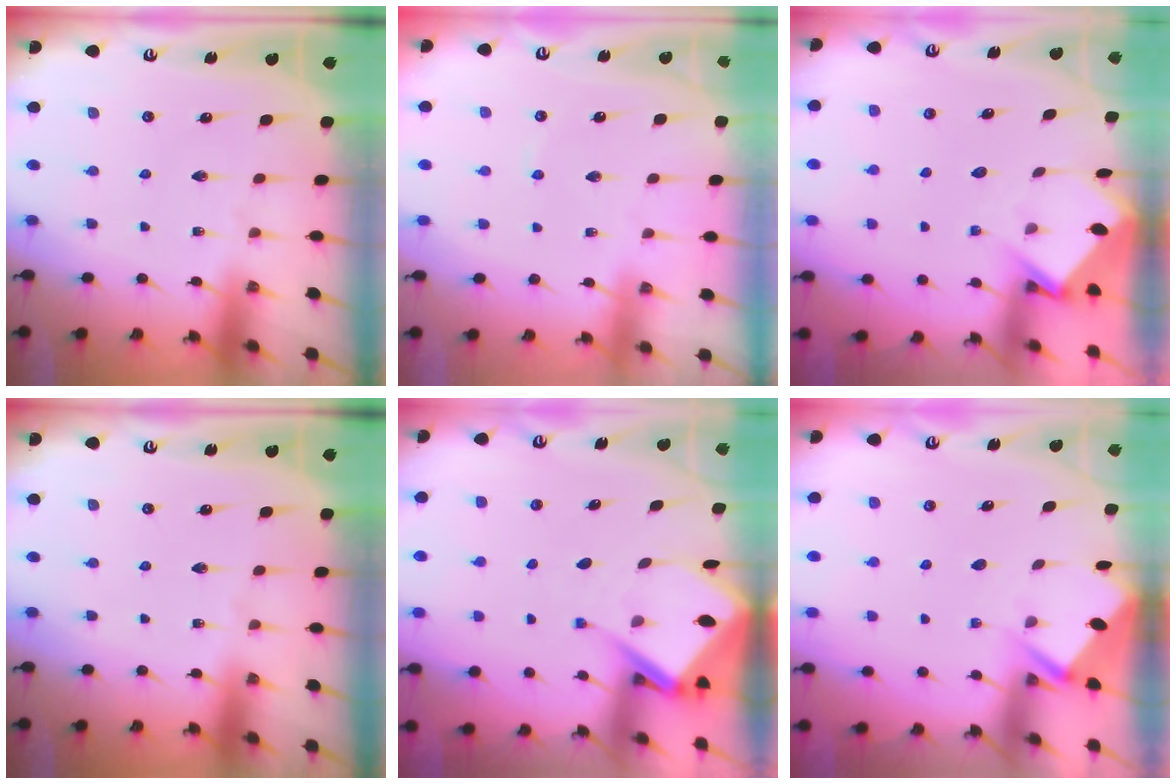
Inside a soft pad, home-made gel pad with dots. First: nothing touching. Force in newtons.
{"total": 1.3, "press": 1.3, "slide": 0.2}
{"total": 4.0, "press": 4.0, "slide": 0.3}
{"total": 0.0}
{"total": 8.9, "press": 8.9, "slide": 0.7}
{"total": 2.9, "press": 2.9, "slide": 0.3}